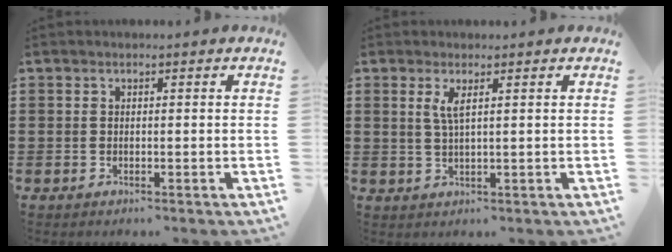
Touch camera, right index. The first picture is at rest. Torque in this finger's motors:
{"motor_torque": [0.33, -0.23, 0.20, 0.08]}